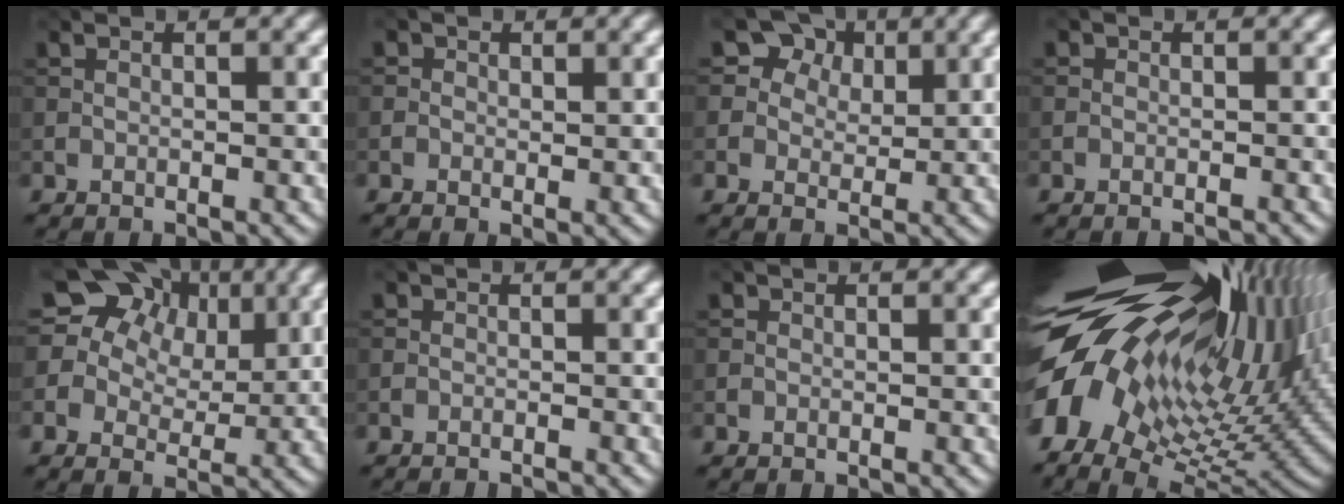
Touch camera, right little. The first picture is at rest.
{"total": 0.5, "force": [-0.3, 0.4, 0.1], "torque": [0.008, -0.004, -0.002]}
{"total": 5.8, "force": [3.1, 4.4, 2.3], "torque": [-0.045, 0.002, 0.041]}
{"total": 1.0, "force": [-1.0, 0.1, -0.2], "torque": [0.011, -0.007, -0.012]}
{"total": 16.4, "force": [7.8, 12.1, 7.9], "torque": [-0.162, 0.054, 0.127]}
{"total": 1.8, "force": [-1.8, 0.0, 0.0], "torque": [0.011, -0.007, -0.020]}
{"total": 0.9, "force": [-0.9, 0.1, -0.3], "torque": [0.010, -0.008, -0.011]}
{"total": 19.3, "force": [4.4, 9.1, 16.4], "torque": [-0.253, -0.001, 0.088]}